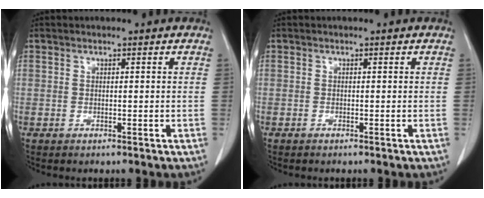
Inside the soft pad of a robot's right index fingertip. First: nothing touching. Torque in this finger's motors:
{"motor_torque": [0.02, -0.12, -0.03, -0.01]}